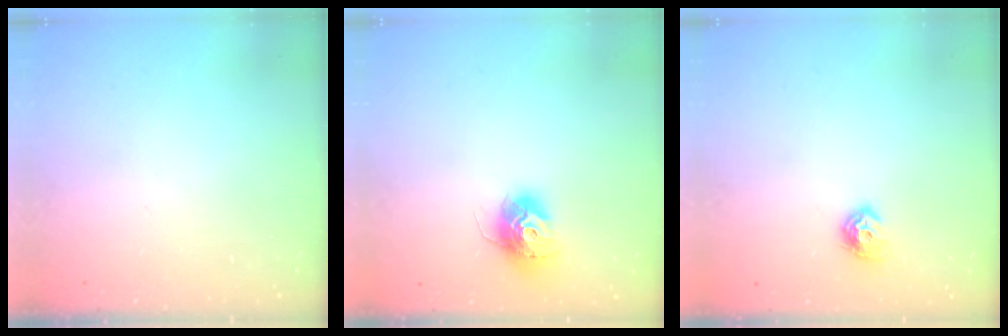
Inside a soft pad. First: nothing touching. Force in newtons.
{"total": 11.5, "press": 11.5, "slide": 0.8}
{"total": 7.2, "press": 7.1, "slide": 0.4}